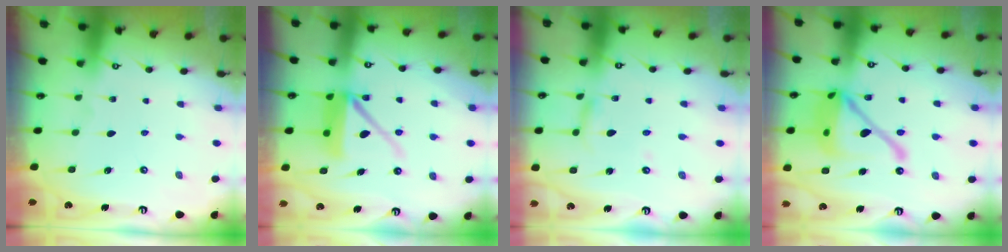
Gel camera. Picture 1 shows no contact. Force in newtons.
{"total": 10.9, "press": 10.8, "slide": 1.3}
{"total": 3.3, "press": 3.2, "slide": 0.3}
{"total": 19.7, "press": 19.6, "slide": 2.0}